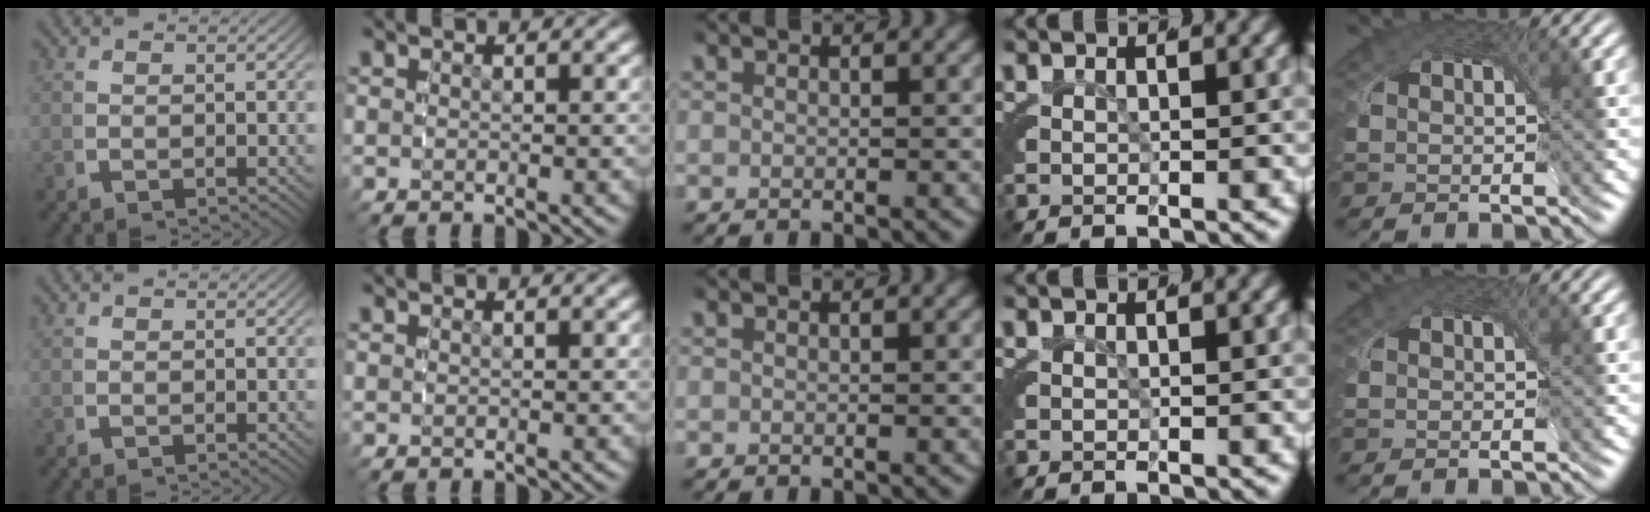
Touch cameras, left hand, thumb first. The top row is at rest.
{}